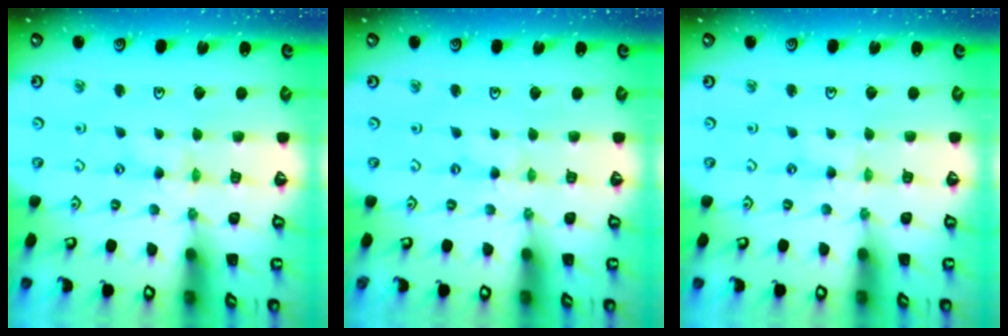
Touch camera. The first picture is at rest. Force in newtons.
{"total": 0.6, "press": 0.5, "slide": 0.1}
{"total": 0.0}